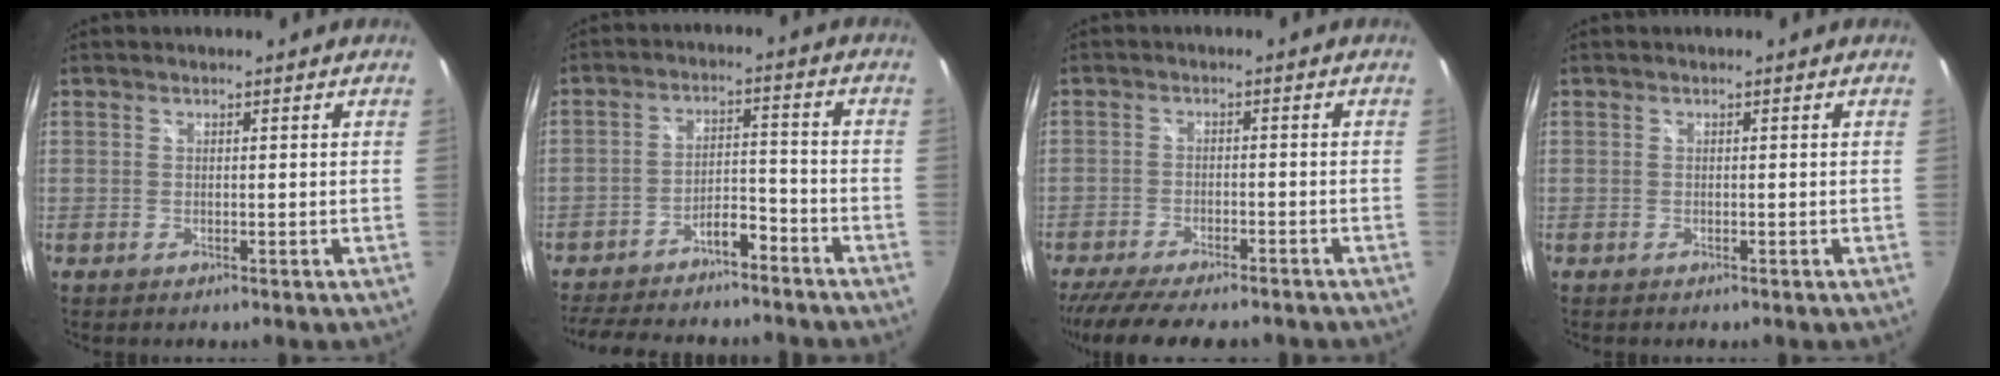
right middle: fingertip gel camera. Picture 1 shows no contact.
{"total": 12.7, "force": [-10.9, 3.4, 5.6], "torque": [-0.122, 0.026, -0.167]}
{"total": 14.3, "force": [-12.0, 3.2, 7.1], "torque": [-0.148, -0.035, -0.182]}
{"total": 0.0}